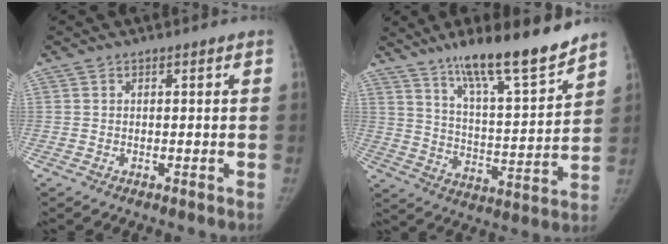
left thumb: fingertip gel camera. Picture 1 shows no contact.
{"total": 17.3, "force": [13.3, 2.6, 10.6], "torque": [-0.145, -0.084, 0.222]}